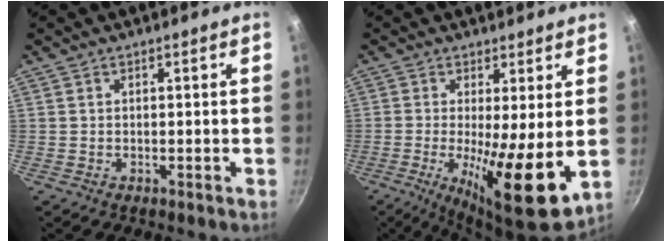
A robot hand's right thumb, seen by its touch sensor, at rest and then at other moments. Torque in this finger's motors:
{"motor_torque": [-0.11, 1.02, 0.21, -0.21, 0.25]}